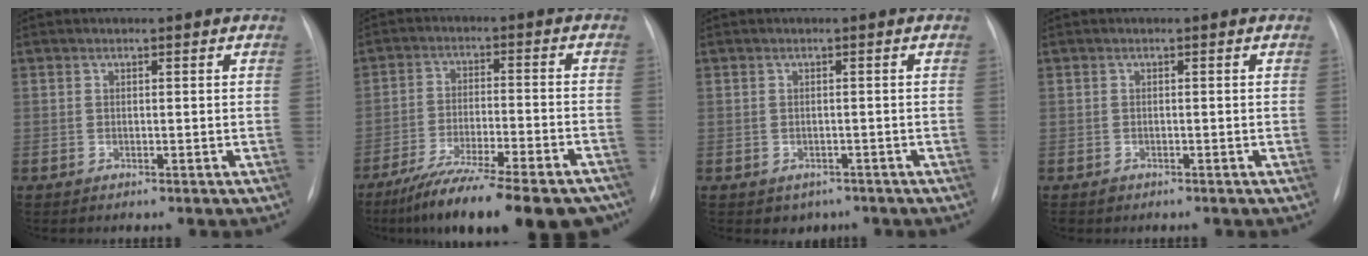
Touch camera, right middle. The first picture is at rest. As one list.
[{"total": 21.9, "force": [-17.8, 3.6, 12.2], "torque": [-0.143, -0.016, -0.261]}, {"total": 2.6, "force": [-1.6, 1.9, 0.6], "torque": [-0.007, 0.005, -0.013]}, {"total": 0.8, "force": [-0.5, 0.5, 0.0], "torque": [-0.003, 0.001, -0.009]}]